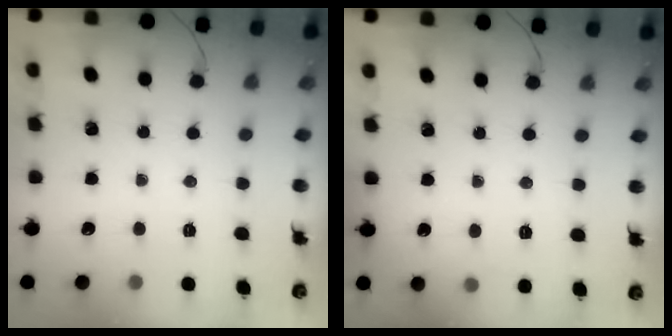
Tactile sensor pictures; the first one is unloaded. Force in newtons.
{"total": 4.1, "press": 4.0, "slide": 0.9}